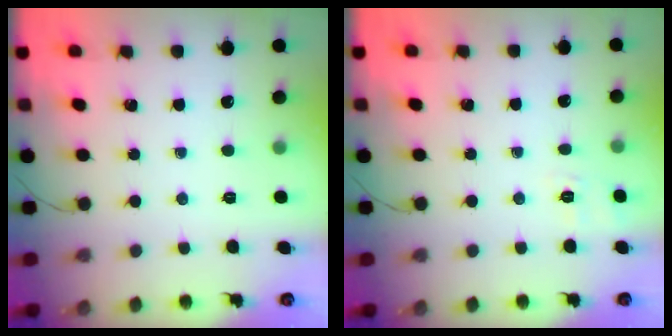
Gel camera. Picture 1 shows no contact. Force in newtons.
{"total": 2.5, "press": 1.6, "slide": 1.9}